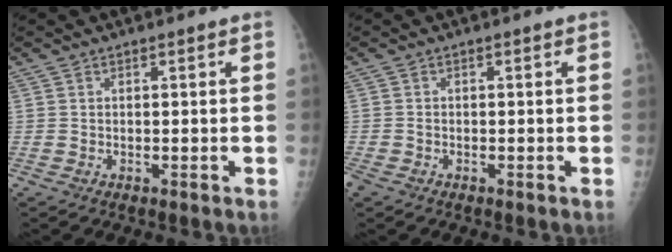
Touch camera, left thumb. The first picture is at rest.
{"total": 1.9, "force": [-1.0, 1.3, 0.9], "torque": [-0.023, -0.001, -0.017]}